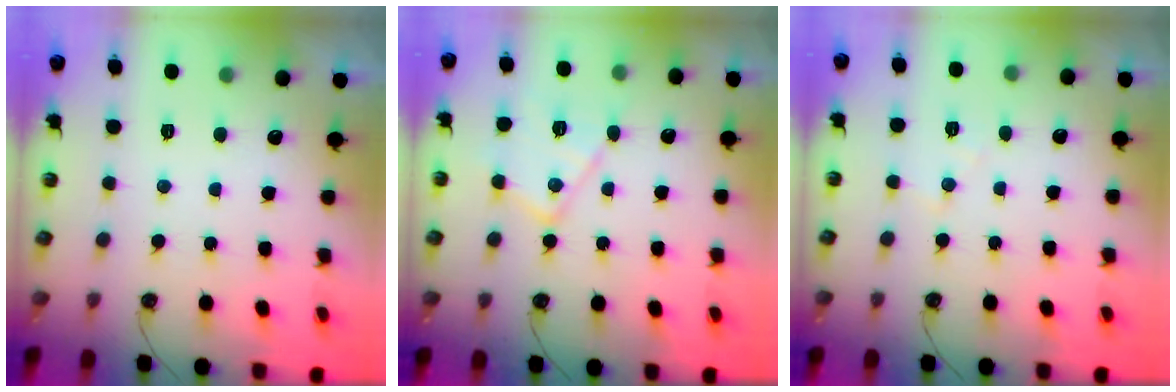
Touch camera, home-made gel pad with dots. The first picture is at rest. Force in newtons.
{"total": 13.6, "press": 13.6, "slide": 0.9}
{"total": 7.0, "press": 6.9, "slide": 0.9}